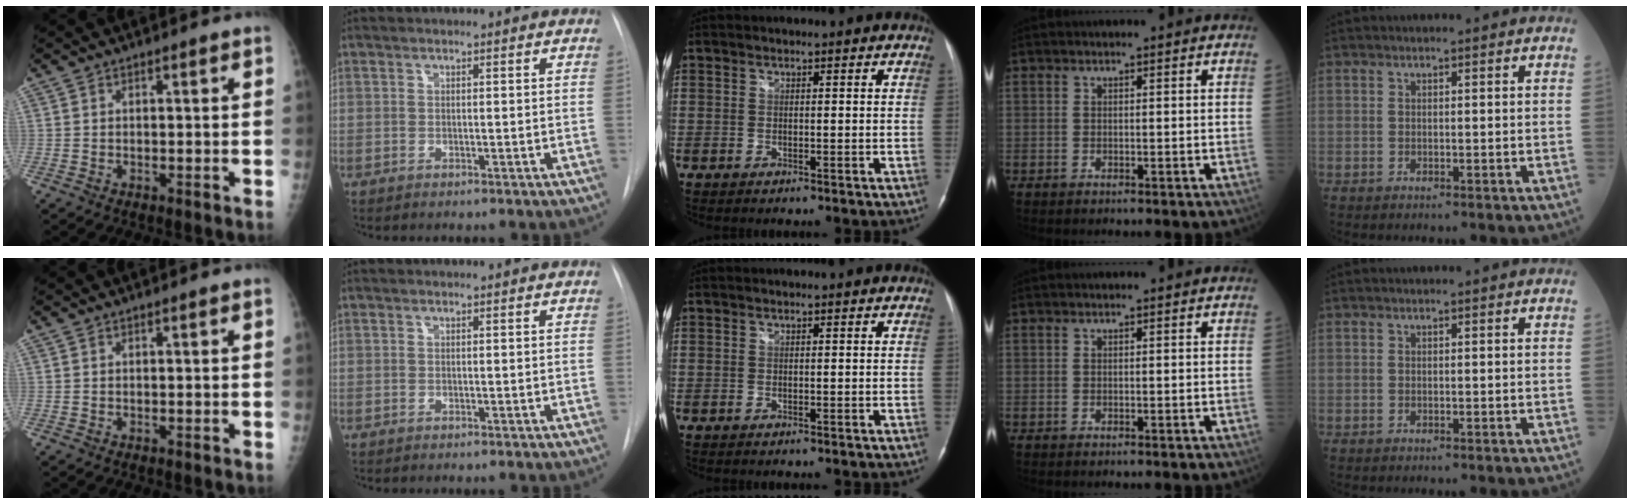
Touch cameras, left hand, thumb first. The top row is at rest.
{}